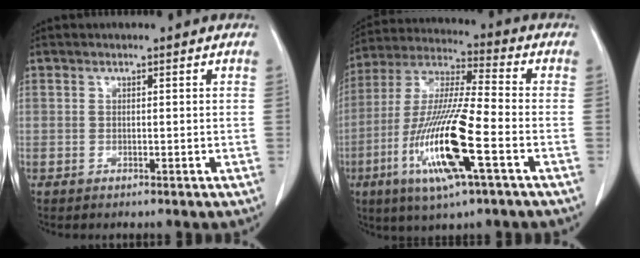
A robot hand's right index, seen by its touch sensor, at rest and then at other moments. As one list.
[{"total": 16.7, "force": [-5.8, 1.2, 15.7], "torque": [-0.322, -0.020, -0.109]}]